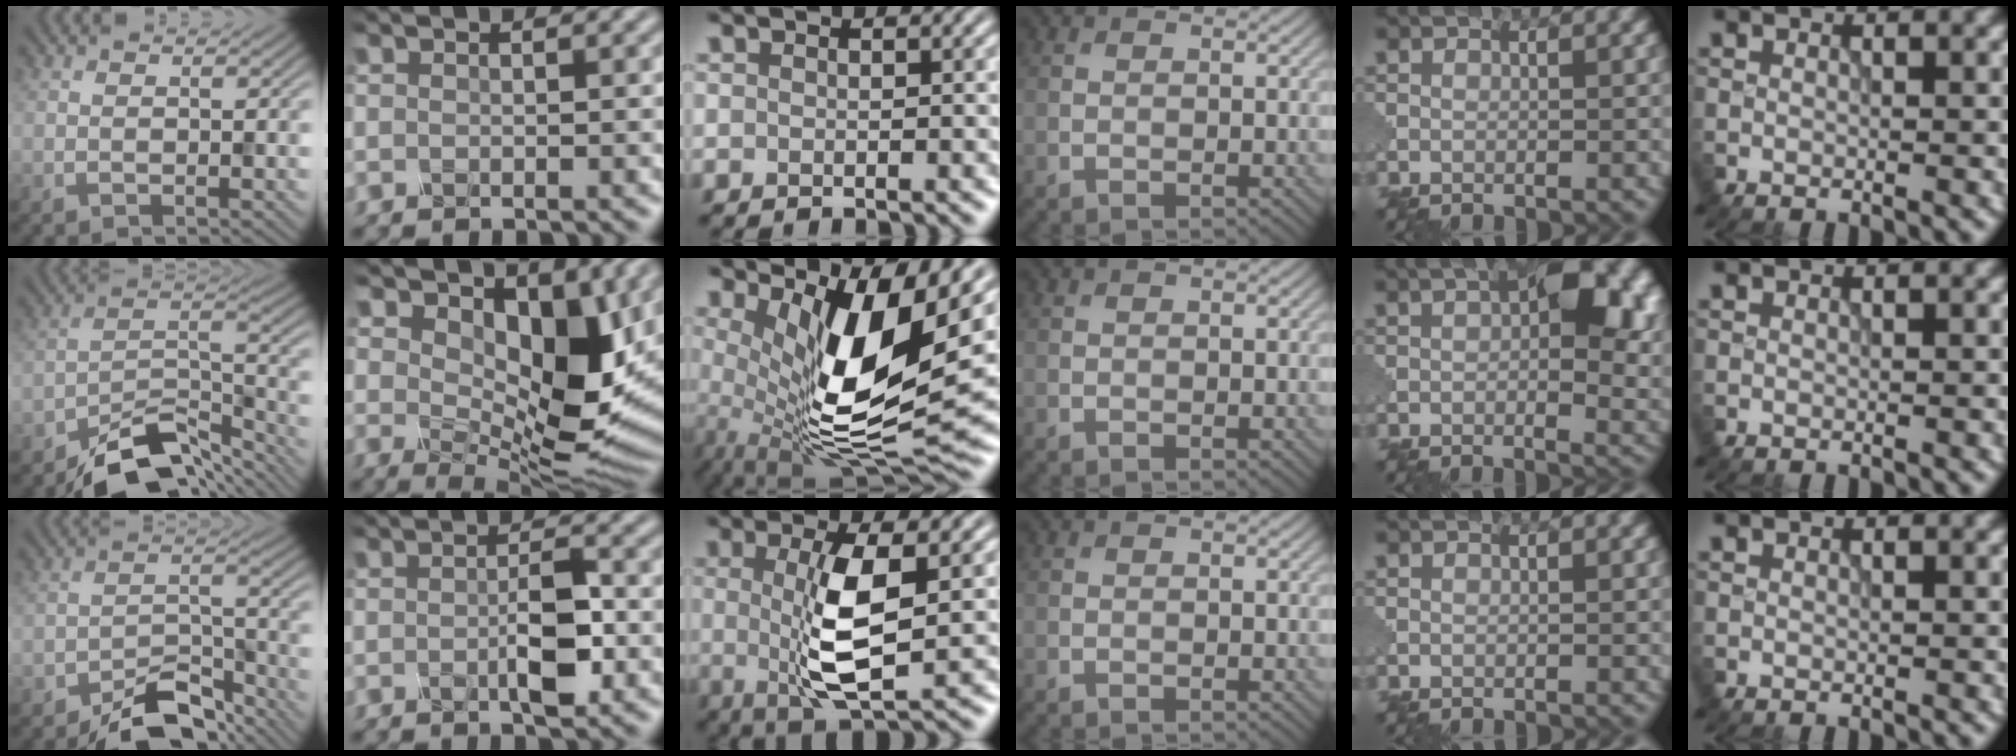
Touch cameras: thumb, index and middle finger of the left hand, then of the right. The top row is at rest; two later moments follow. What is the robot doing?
{"motion": "press", "object": "mechanical pencil"}